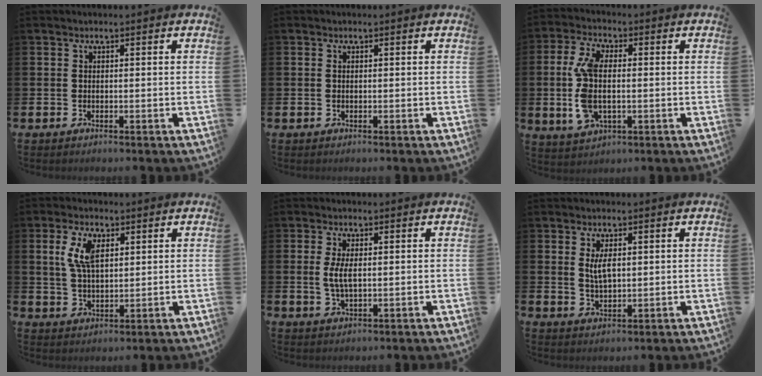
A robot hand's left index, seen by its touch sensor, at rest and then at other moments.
{"total": 0.0}
{"total": 8.1, "force": [0.3, 4.3, 6.9], "torque": [-0.156, 0.005, 0.000]}
{"total": 6.2, "force": [2.9, 3.0, 4.6], "torque": [-0.085, 0.000, 0.047]}
{"total": 3.6, "force": [0.5, 1.5, 3.3], "torque": [-0.064, 0.004, 0.008]}
{"total": 3.2, "force": [1.3, 1.3, 2.6], "torque": [-0.037, -0.002, 0.018]}